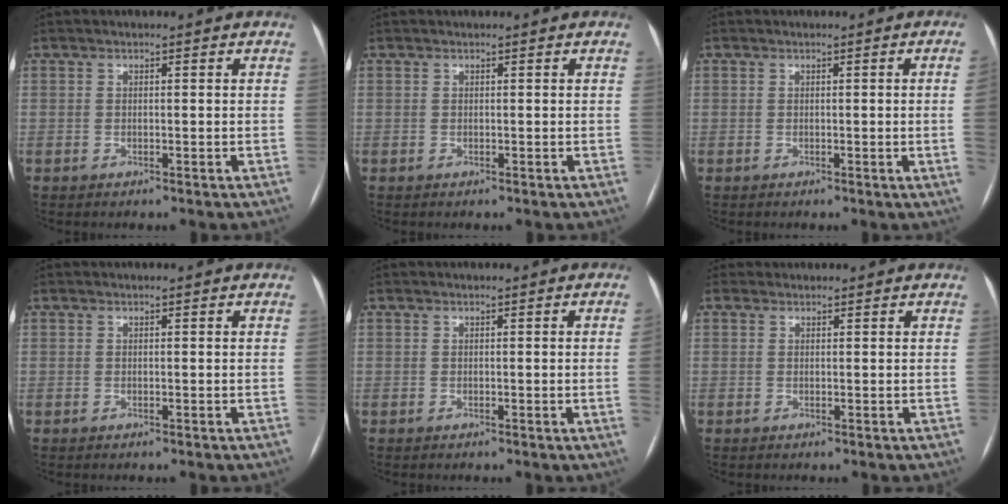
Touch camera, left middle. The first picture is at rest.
{"total": 0.0}
{"total": 2.5, "force": [-0.2, -0.9, 2.3], "torque": [-0.031, -0.001, -0.002]}
{"total": 0.0}
{"total": 1.5, "force": [-0.2, -0.6, 1.3], "torque": [-0.016, 0.001, -0.004]}
{"total": 4.6, "force": [3.6, 2.5, 1.4], "torque": [-0.042, 0.041, 0.071]}